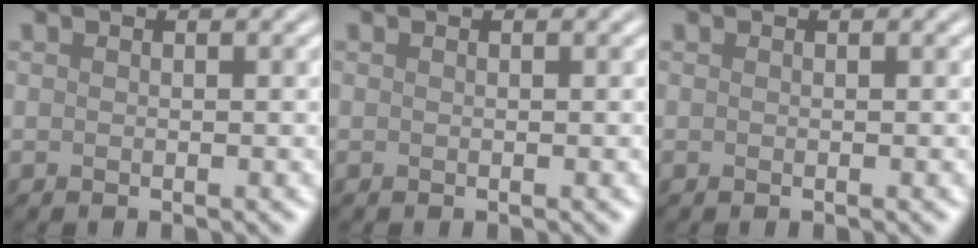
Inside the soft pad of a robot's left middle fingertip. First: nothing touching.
{"total": 0.0}
{"total": 0.0}